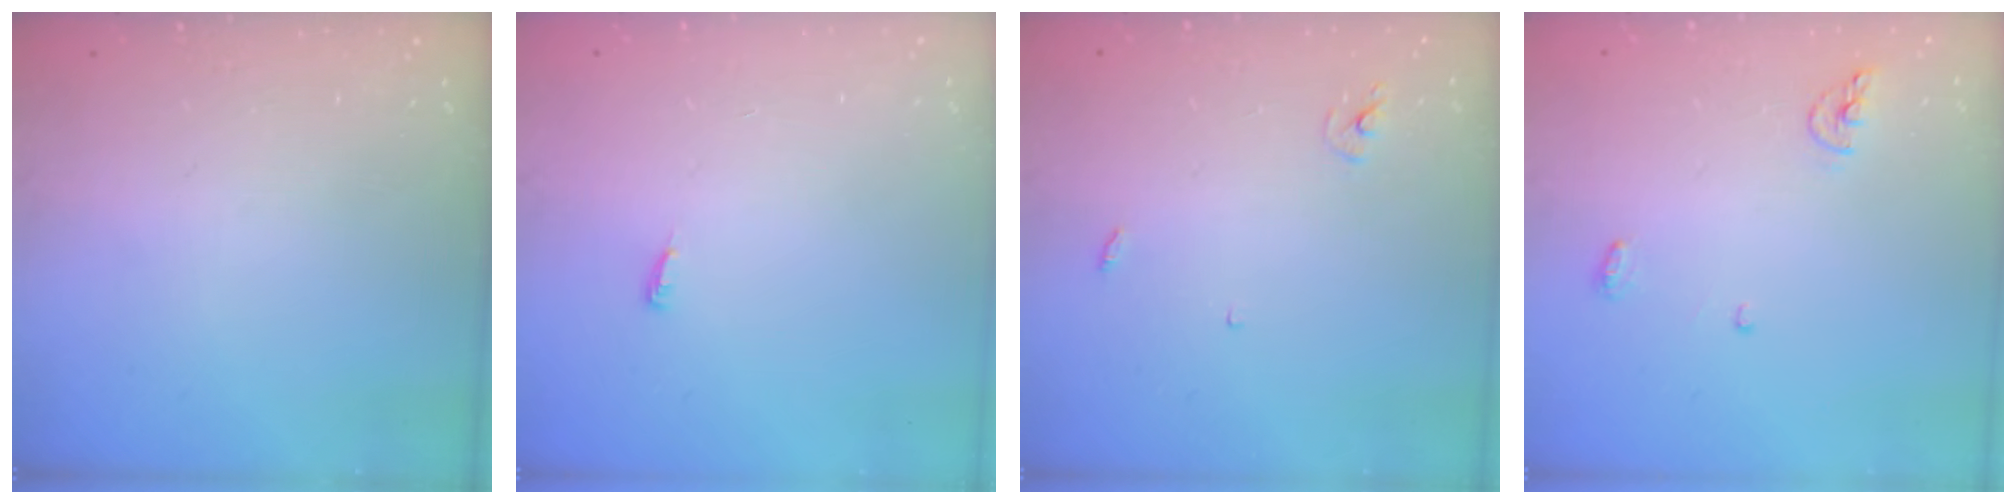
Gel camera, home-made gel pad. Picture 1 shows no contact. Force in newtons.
{"total": 3.4, "press": 3.3, "slide": 0.7}
{"total": 2.4, "press": 2.4, "slide": 0.2}
{"total": 5.2, "press": 5.0, "slide": 1.2}